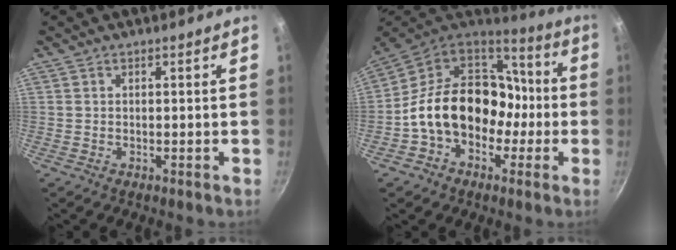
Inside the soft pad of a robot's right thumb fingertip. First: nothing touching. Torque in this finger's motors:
{"motor_torque": [2.54, 2.43, 1.64, -1.14, 0.27]}